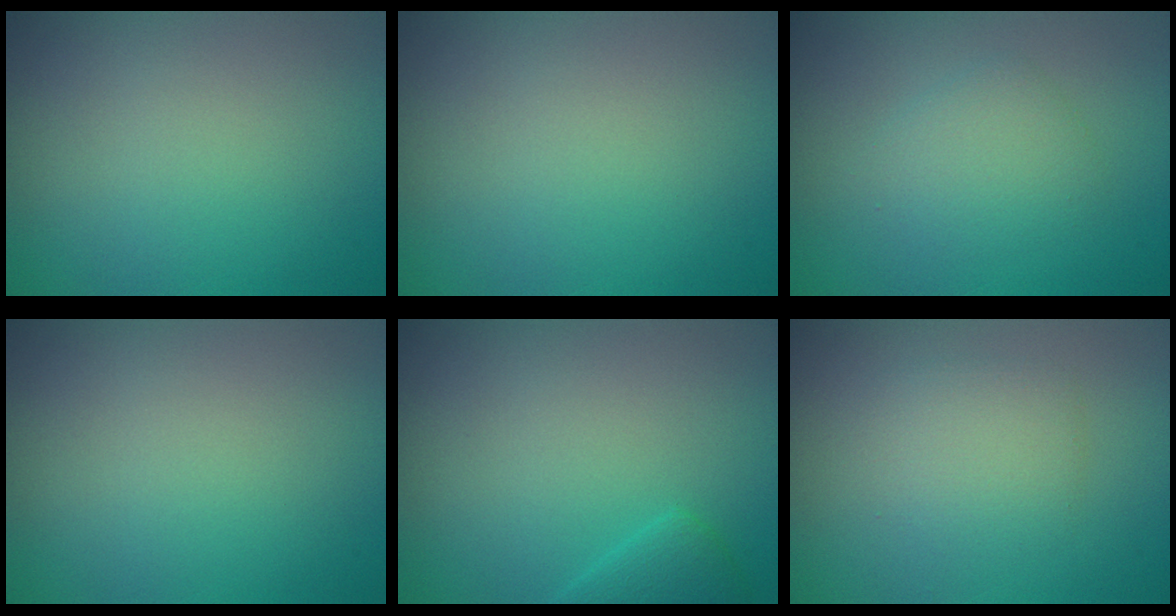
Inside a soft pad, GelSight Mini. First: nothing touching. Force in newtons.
{"total": 0.0}
{"total": 2.2, "press": 2.2, "slide": 0.0}
{"total": 0.0}
{"total": 1.5, "press": 1.5, "slide": 0.2}
{"total": 2.3, "press": 2.3, "slide": 0.1}